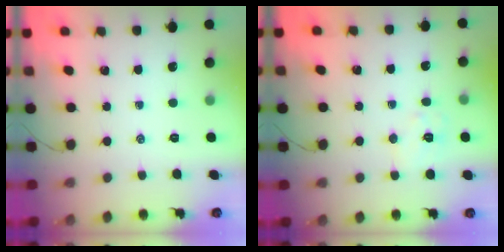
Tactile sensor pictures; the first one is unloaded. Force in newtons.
{"total": 6.5, "press": 6.4, "slide": 1.0}